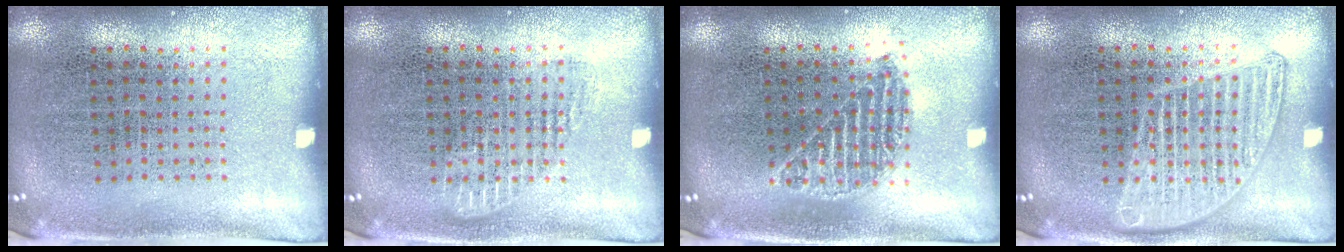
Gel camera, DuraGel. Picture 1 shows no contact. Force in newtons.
{"total": 1.3, "press": 1.2, "slide": 0.4}
{"total": 1.1, "press": 1.0, "slide": 0.5}
{"total": 2.4, "press": 2.3, "slide": 0.3}